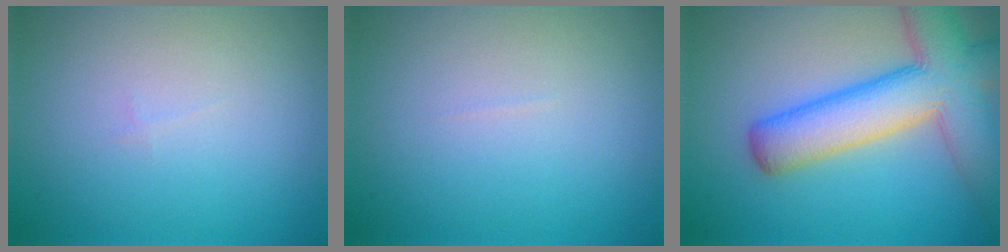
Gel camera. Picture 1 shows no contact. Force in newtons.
{"total": 0.0}
{"total": 10.0, "press": 10.0, "slide": 0.7}